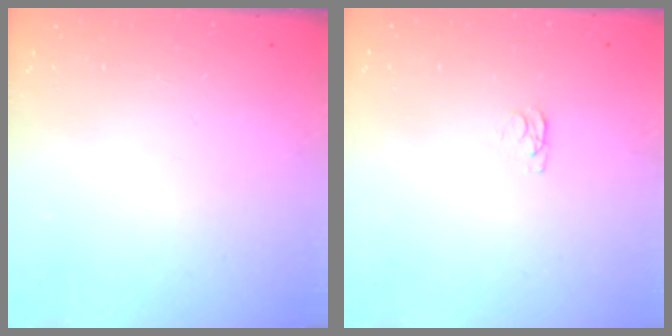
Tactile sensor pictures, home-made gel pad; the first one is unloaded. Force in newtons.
{"total": 1.2, "press": 1.1, "slide": 0.3}